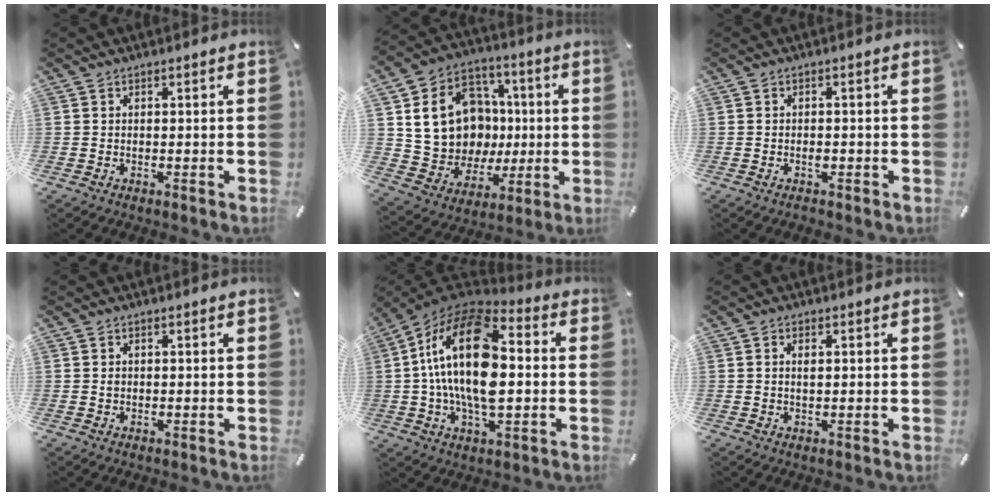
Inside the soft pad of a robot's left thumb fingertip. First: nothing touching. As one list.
[{"total": 19.1, "force": [2.8, 16.5, 9.3], "torque": [-0.174, -0.003, 0.078]}, {"total": 1.4, "force": [-0.7, 0.9, 0.9], "torque": [-0.020, 0.001, -0.012]}, {"total": 0.6, "force": [0.0, 0.5, 0.3], "torque": [-0.006, 0.001, 0.000]}, {"total": 21.6, "force": [0.6, 11.7, 18.1], "torque": [-0.377, 0.003, 0.007]}, {"total": 1.7, "force": [0.3, 0.9, 1.4], "torque": [-0.030, 0.004, 0.005]}]